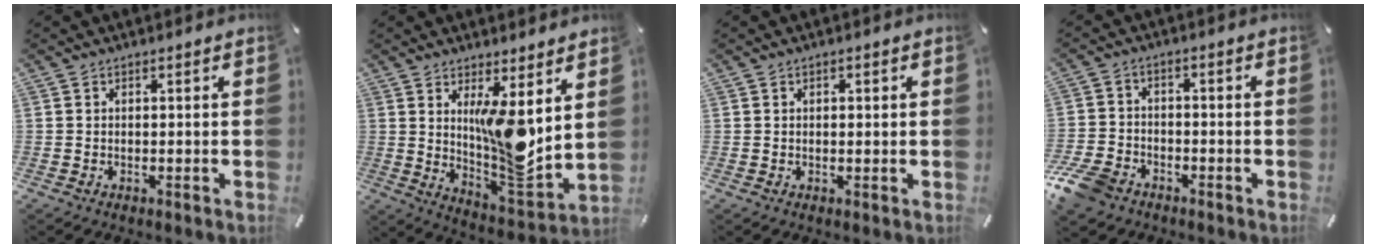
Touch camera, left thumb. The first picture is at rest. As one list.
[{"total": 12.3, "force": [3.9, 4.1, 11.0], "torque": [-0.182, -0.058, 0.068]}, {"total": 0.9, "force": [0.2, 0.6, 0.6], "torque": [-0.014, 0.005, 0.002]}, {"total": 7.9, "force": [-5.1, 5.1, 3.4], "torque": [-0.072, 0.026, -0.096]}]